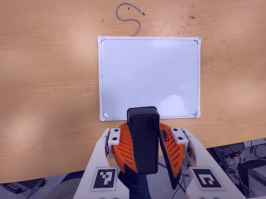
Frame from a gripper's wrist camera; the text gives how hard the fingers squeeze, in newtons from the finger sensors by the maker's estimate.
{"total": 11.0, "left": 11.1, "right": 10.9}